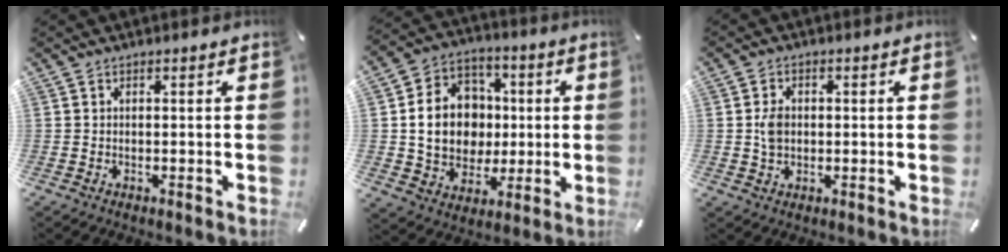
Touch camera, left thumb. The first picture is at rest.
{"total": 15.5, "force": [0.6, 13.5, 7.6], "torque": [-0.152, 0.012, 0.022]}
{"total": 4.0, "force": [0.1, 3.0, 2.7], "torque": [-0.044, 0.005, -0.001]}